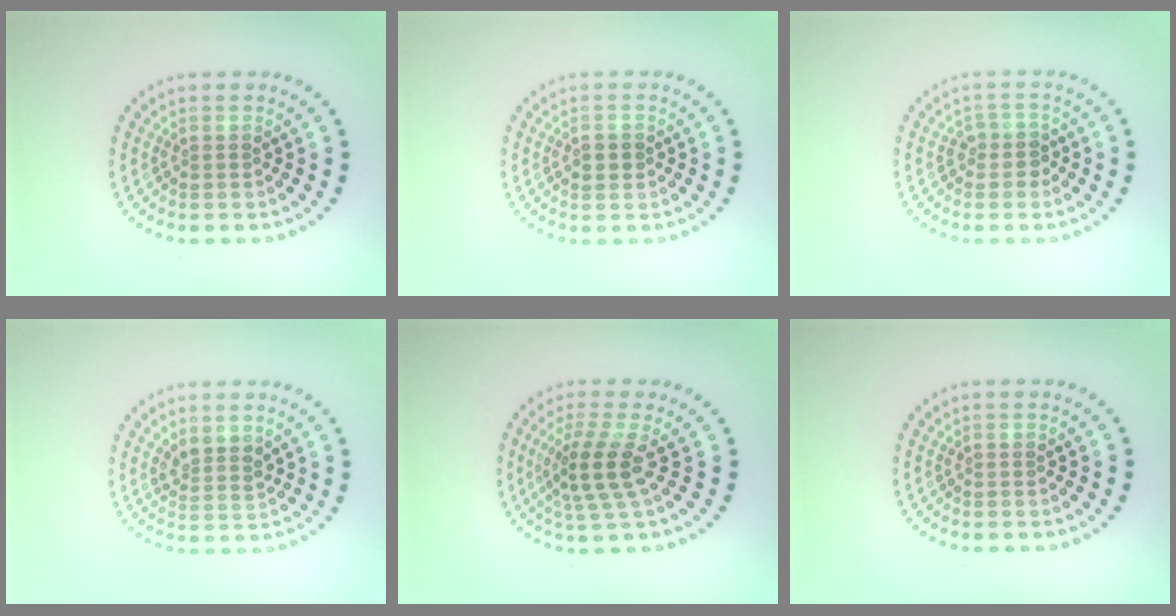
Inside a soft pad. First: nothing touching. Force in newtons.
{"total": 1.8, "press": 1.8, "slide": 0.2}
{"total": 1.5, "press": 1.2, "slide": 0.9}
{"total": 2.0, "press": 1.7, "slide": 1.0}
{"total": 3.8, "press": 2.8, "slide": 2.5}
{"total": 0.0}